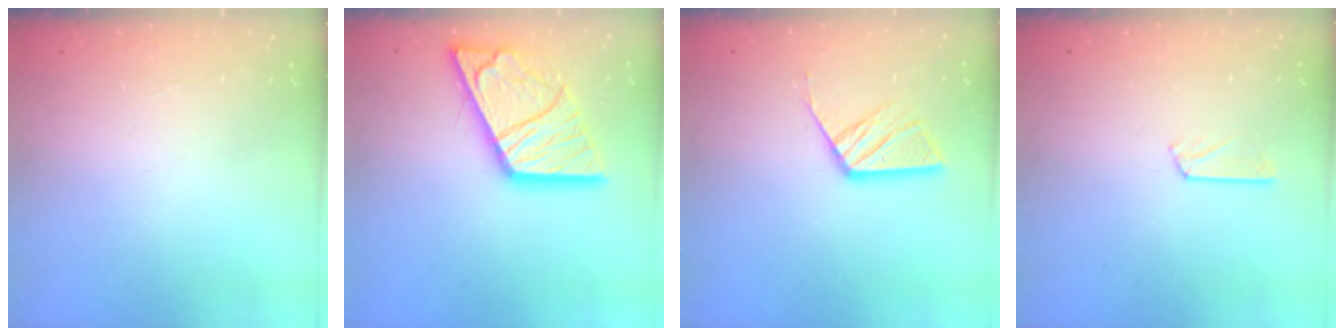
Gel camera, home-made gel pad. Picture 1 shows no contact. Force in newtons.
{"total": 18.8, "press": 18.7, "slide": 1.8}
{"total": 9.1, "press": 9.1, "slide": 0.4}
{"total": 3.6, "press": 3.6, "slide": 0.3}